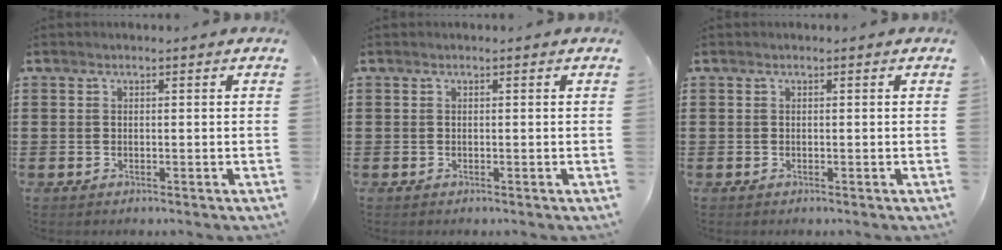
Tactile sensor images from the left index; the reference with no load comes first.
{"total": 0.0}
{"total": 0.0}